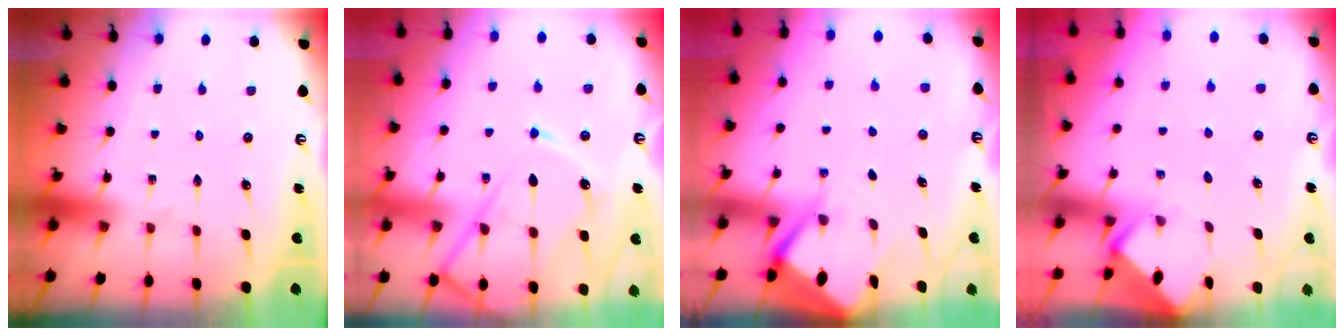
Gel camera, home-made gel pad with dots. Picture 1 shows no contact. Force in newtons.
{"total": 15.5, "press": 15.4, "slide": 1.7}
{"total": 4.9, "press": 4.8, "slide": 0.7}
{"total": 3.3, "press": 3.3, "slide": 0.2}